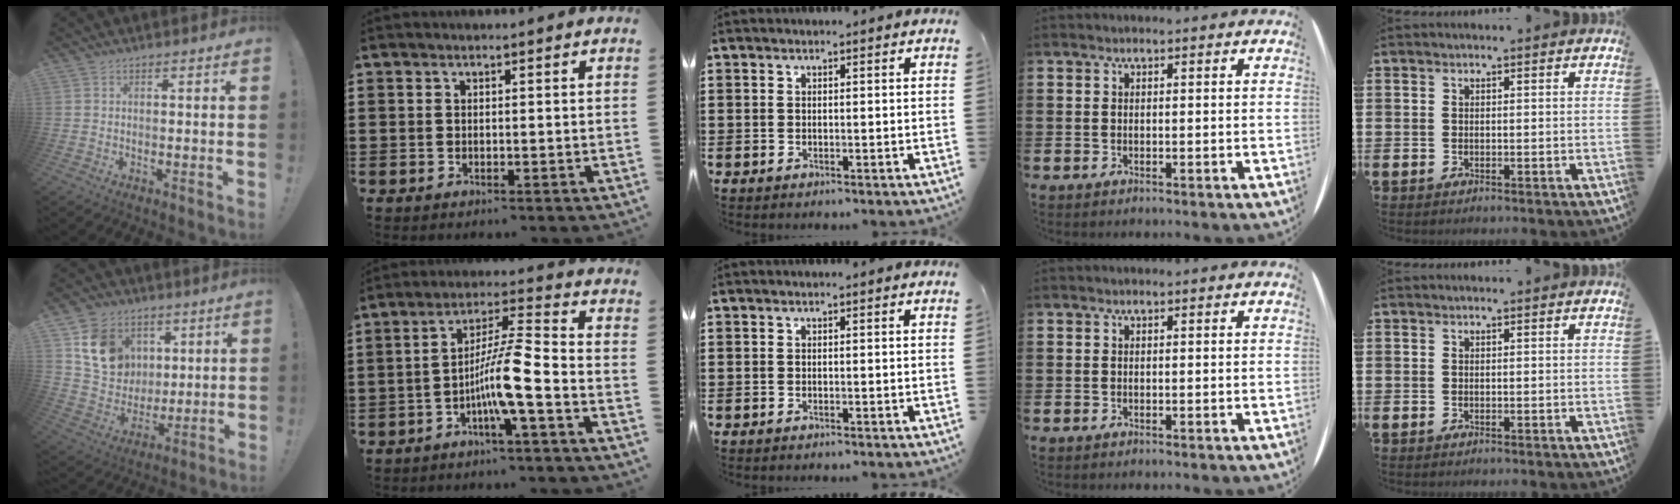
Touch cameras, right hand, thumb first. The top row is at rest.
{"thumb": {"total": 14.0, "force": [6.1, 11.4, 5.3], "torque": [-0.092, -0.020, 0.128]}, "index": {"total": 8.9, "force": [-3.7, 0.3, 8.1], "torque": [-0.159, -0.006, -0.073]}}